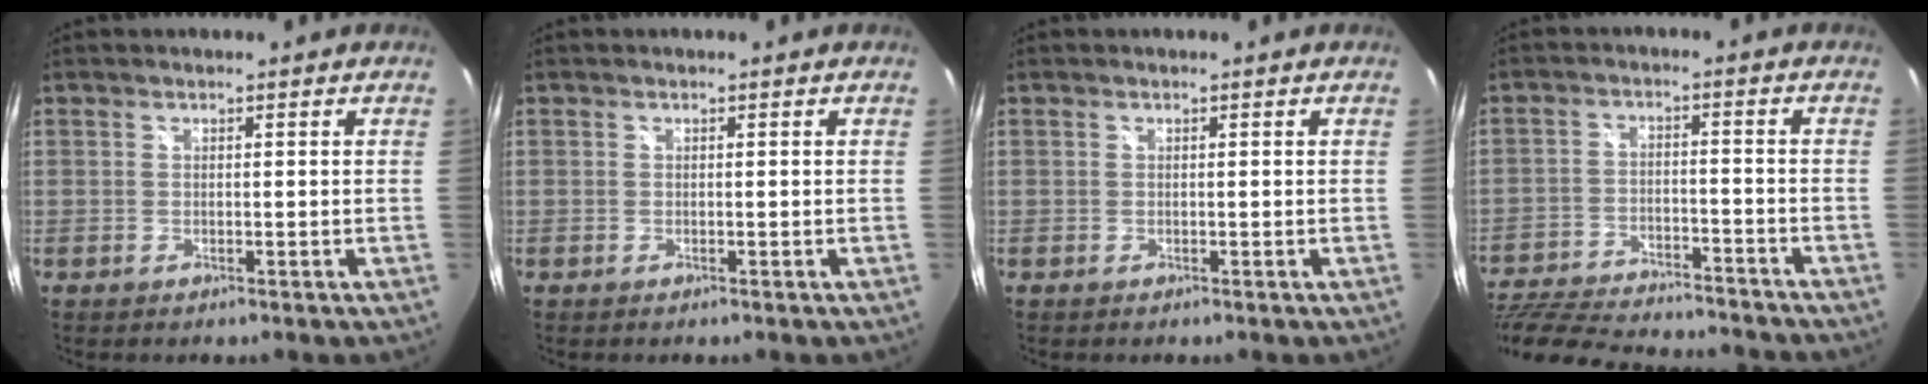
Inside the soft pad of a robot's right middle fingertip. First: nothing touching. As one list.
[{"total": 0.0}, {"total": 0.0}, {"total": 25.1, "force": [-21.4, 7.0, 11.2], "torque": [-0.241, -0.037, -0.317]}]